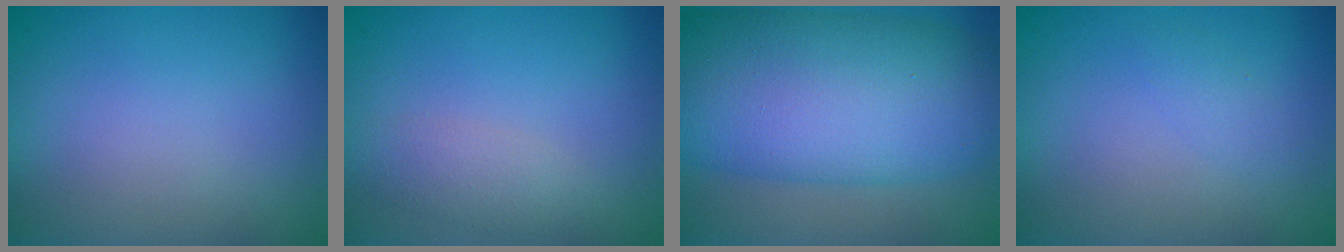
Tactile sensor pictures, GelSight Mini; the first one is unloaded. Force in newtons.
{"total": 2.1, "press": 2.0, "slide": 0.1}
{"total": 13.4, "press": 13.4, "slide": 0.0}
{"total": 1.1, "press": 1.1, "slide": 0.0}